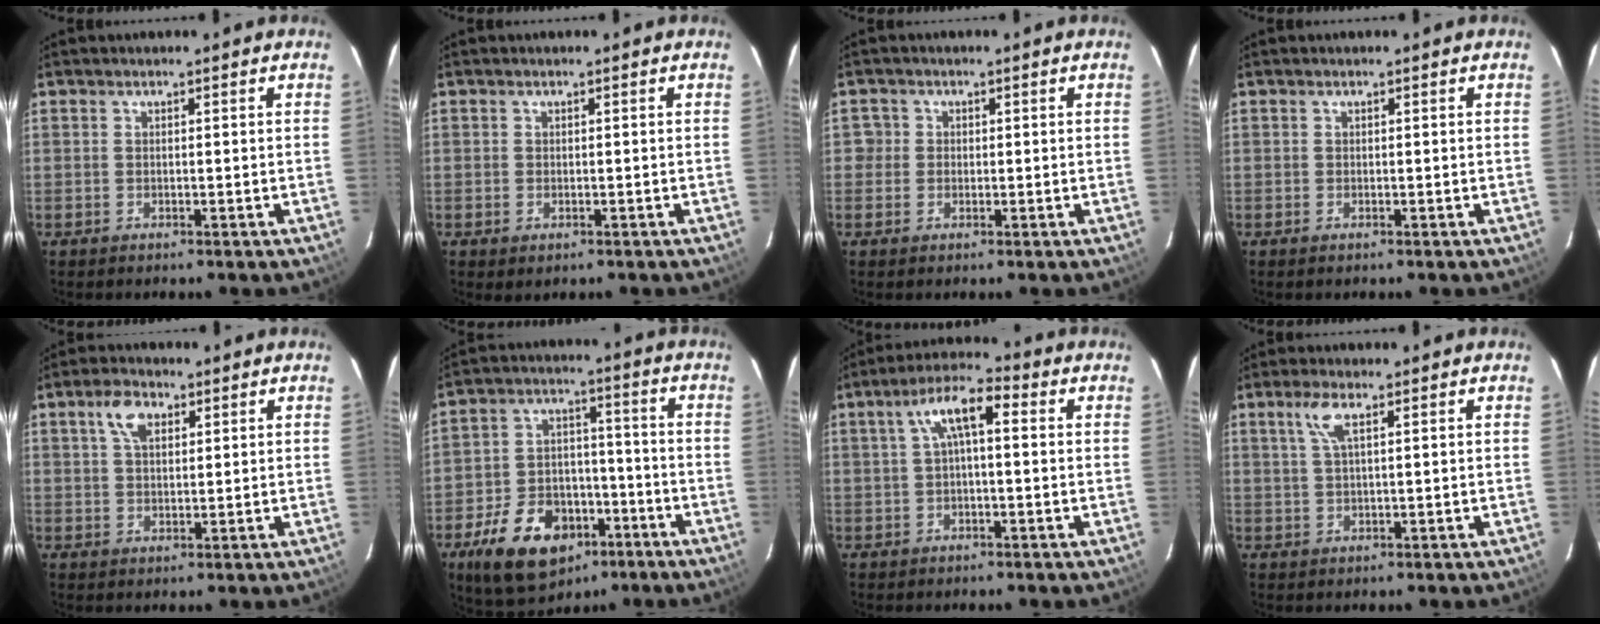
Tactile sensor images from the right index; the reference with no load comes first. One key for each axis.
{"total": 1.3, "fx": -0.4, "fy": 0.9, "fz": 0.8, "tx": -0.011, "ty": -0.003, "tz": -0.006}
{"total": 2.2, "fx": -0.4, "fy": 2.1, "fz": 0.3, "tx": 0.003, "ty": 0.008, "tz": -0.010}
{"total": 0.0}
{"total": 5.1, "fx": 2.3, "fy": 2.9, "fz": 3.5, "tx": -0.066, "ty": 0.014, "tz": 0.042}
{"total": 17.3, "fx": -9.5, "fy": 11.1, "fz": 9.2, "tx": -0.198, "ty": 0.015, "tz": -0.140}
{"total": 7.4, "fx": 1.5, "fy": 2.5, "fz": 6.8, "tx": -0.129, "ty": 0.026, "tz": 0.027}
{"total": 3.8, "fx": 1.8, "fy": 0.9, "fz": 3.3, "tx": -0.068, "ty": 0.007, "tz": 0.037}